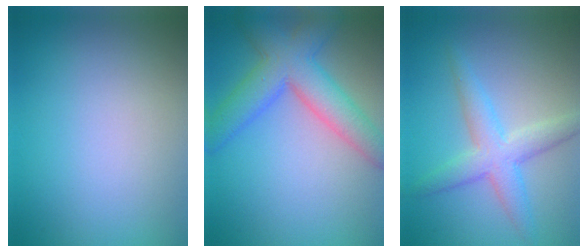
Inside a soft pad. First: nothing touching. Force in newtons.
{"total": 7.0, "press": 7.0, "slide": 0.3}
{"total": 4.3, "press": 4.3, "slide": 0.1}